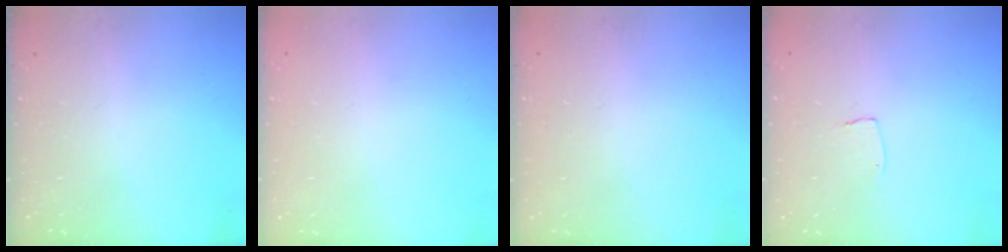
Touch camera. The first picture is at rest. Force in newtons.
{"total": 0.0}
{"total": 0.0}
{"total": 2.6, "press": 2.6, "slide": 0.1}